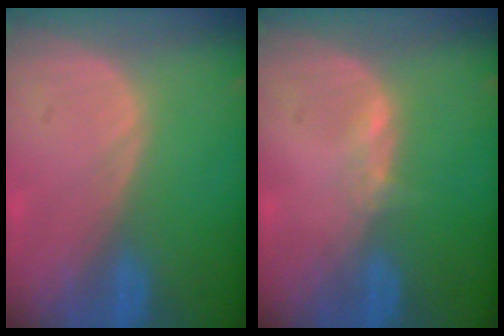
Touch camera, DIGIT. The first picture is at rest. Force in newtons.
{"total": 1.1, "press": 1.1, "slide": 0.3}